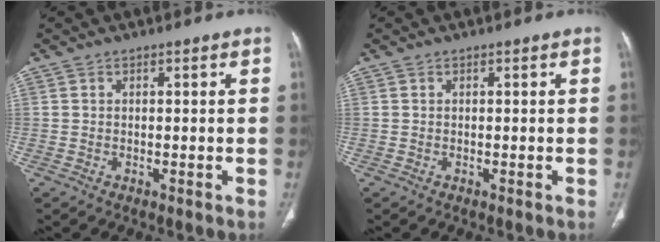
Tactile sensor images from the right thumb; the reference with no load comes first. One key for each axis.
{"total": 0.0}